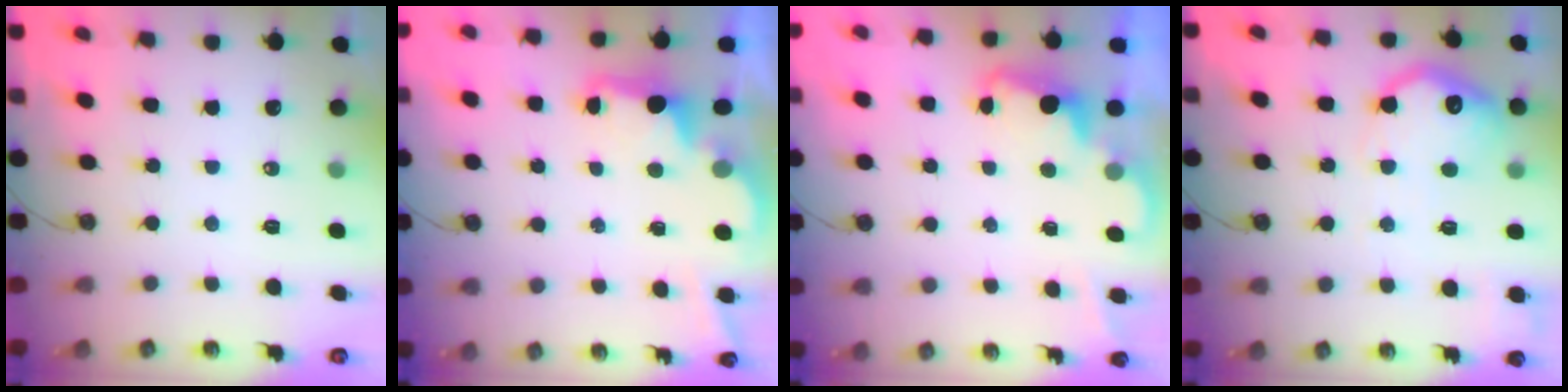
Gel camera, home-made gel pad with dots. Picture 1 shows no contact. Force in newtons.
{"total": 2.5, "press": 2.3, "slide": 0.8}
{"total": 2.3, "press": 2.3, "slide": 0.5}
{"total": 16.8, "press": 16.8, "slide": 1.1}